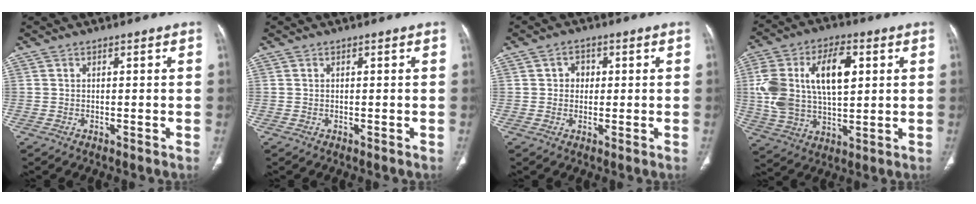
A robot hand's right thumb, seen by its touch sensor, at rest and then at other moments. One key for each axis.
{"total": 0.0}
{"total": 2.9, "fx": 0.5, "fy": 2.6, "fz": 1.3, "tx": -0.001, "ty": 0.004, "tz": 0.004}
{"total": 18.3, "fx": 3.8, "fy": 9.9, "fz": 14.8, "tx": -0.275, "ty": 0.009, "tz": 0.073}